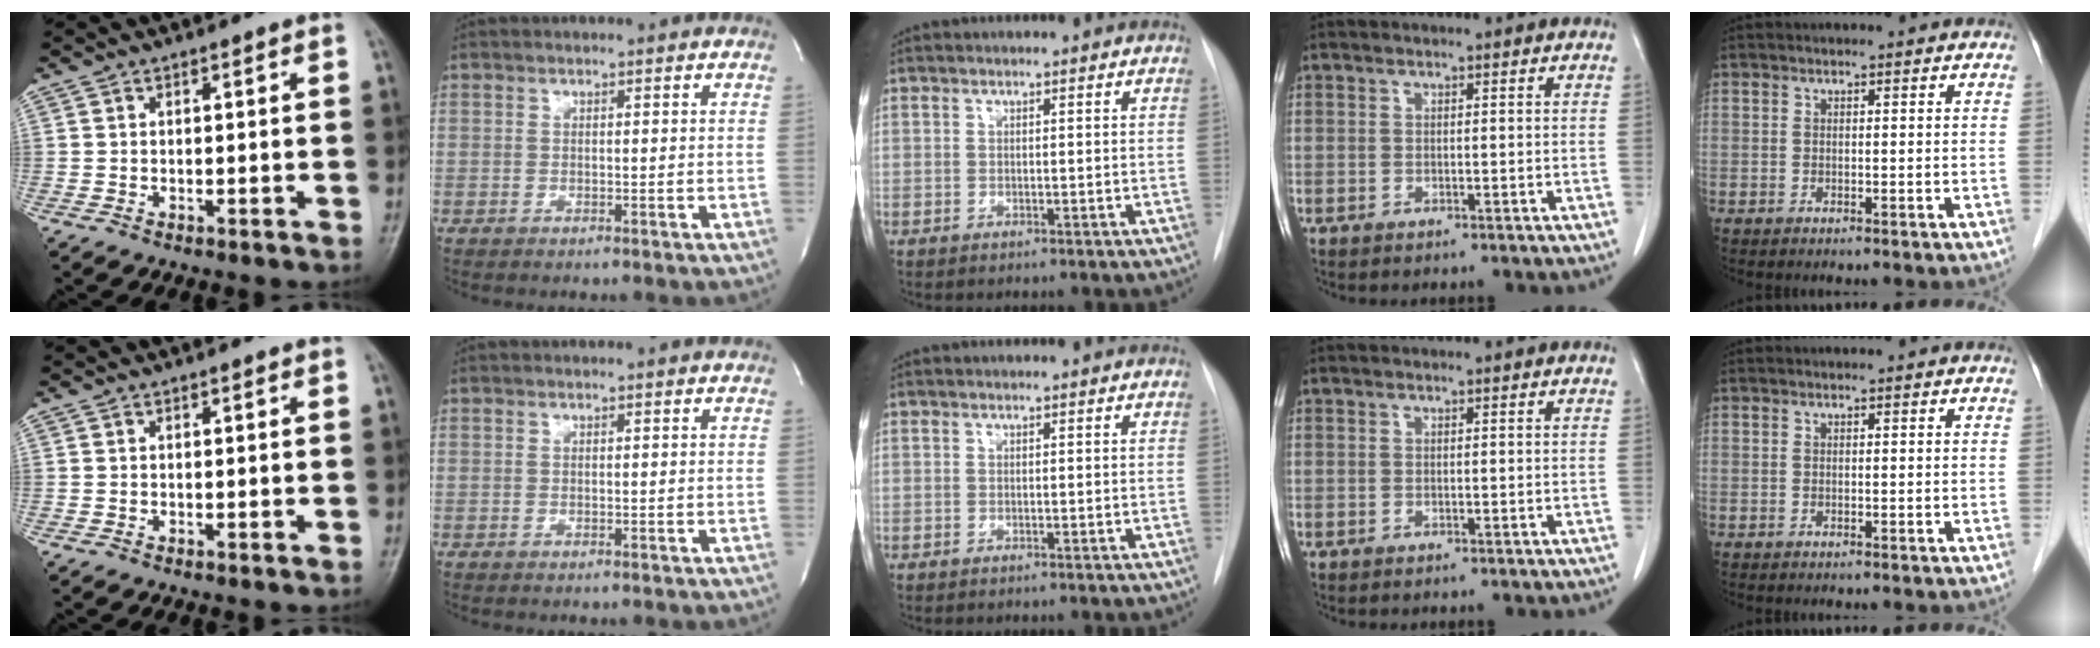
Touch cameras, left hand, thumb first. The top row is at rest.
{}